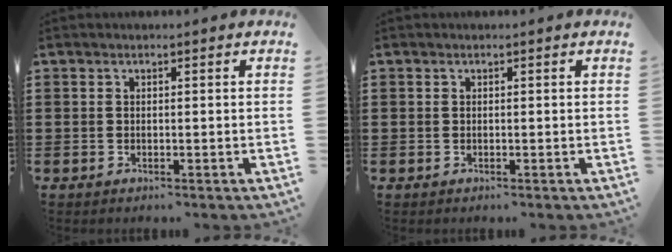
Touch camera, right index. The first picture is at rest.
{"total": 0.0}